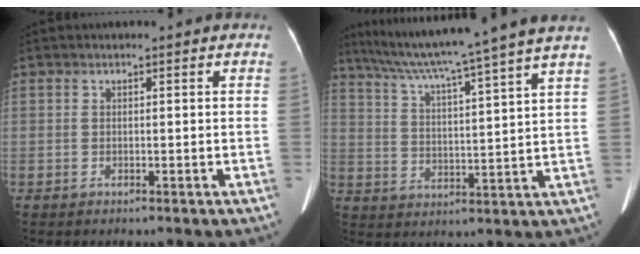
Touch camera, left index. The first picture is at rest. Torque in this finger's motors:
{"motor_torque": [0.72, -1.27, 0.24, 0.15]}